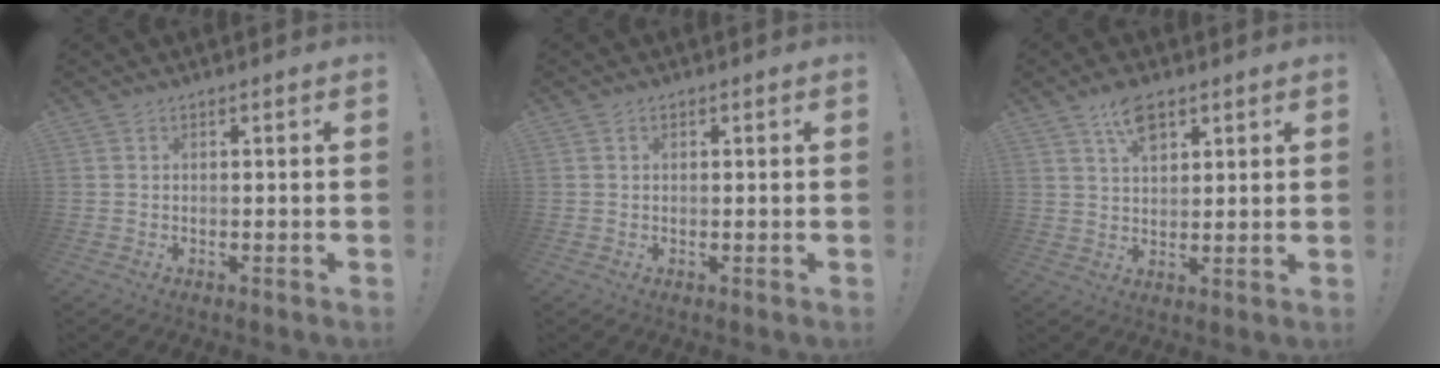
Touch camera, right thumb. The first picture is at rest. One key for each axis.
{"total": 0.7, "fx": 0.3, "fy": 0.6, "fz": 0.2, "tx": -0.005, "ty": 0.003, "tz": 0.005}
{"total": 8.1, "fx": 4.9, "fy": 4.0, "fz": 5.1, "tx": -0.080, "ty": -0.014, "tz": 0.087}